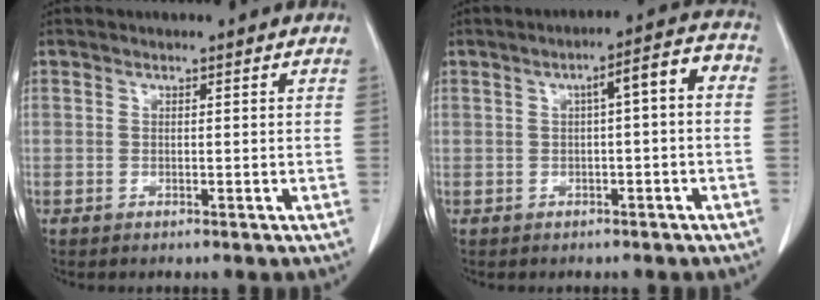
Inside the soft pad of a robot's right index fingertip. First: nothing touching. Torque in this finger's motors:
{"motor_torque": [0.25, -0.03, 0.11, 0.05]}